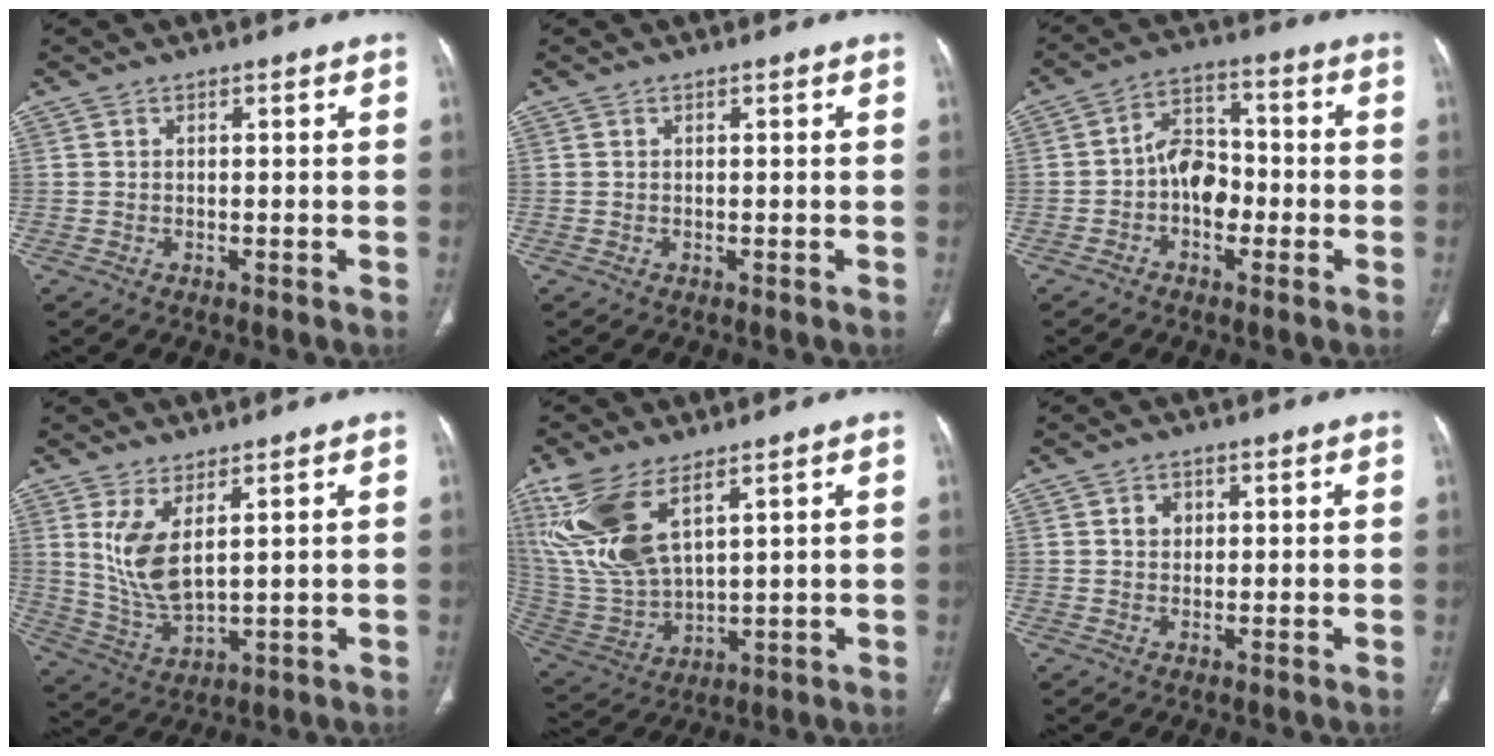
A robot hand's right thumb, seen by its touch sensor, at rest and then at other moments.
{"total": 0.0}
{"total": 8.2, "force": [-1.7, 5.5, 5.8], "torque": [-0.066, 0.029, -0.041]}
{"total": 9.1, "force": [3.2, 3.6, 7.7], "torque": [-0.157, -0.029, 0.081]}
{"total": 16.2, "force": [8.1, 7.0, 12.1], "torque": [-0.262, -0.027, 0.181]}
{"total": 2.3, "force": [0.7, 2.0, 1.0], "torque": [-0.005, -0.001, 0.012]}